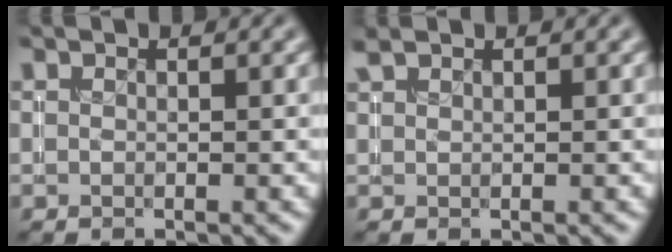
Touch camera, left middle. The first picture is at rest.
{"total": 0.9, "force": [0.8, 0.2, 0.4], "torque": [-0.009, 0.002, 0.020]}